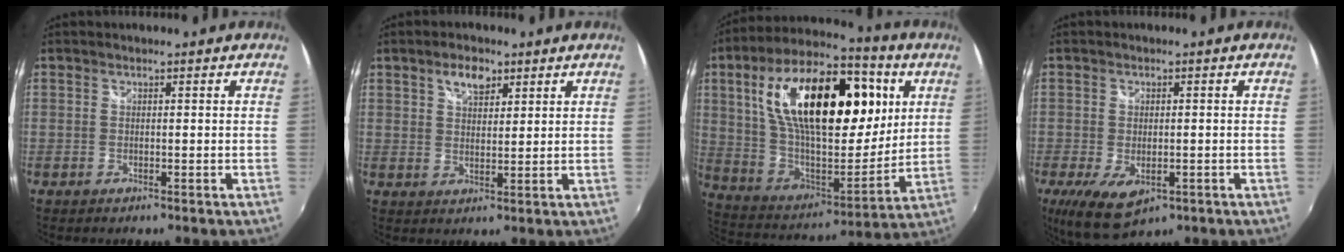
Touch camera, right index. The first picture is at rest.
{"total": 4.7, "force": [2.9, 2.5, 2.8], "torque": [-0.043, 0.009, 0.050]}
{"total": 31.5, "force": [9.6, 15.3, 25.9], "torque": [-0.481, 0.028, 0.161]}
{"total": 9.1, "force": [-4.0, 4.9, 6.5], "torque": [-0.140, -0.037, -0.064]}